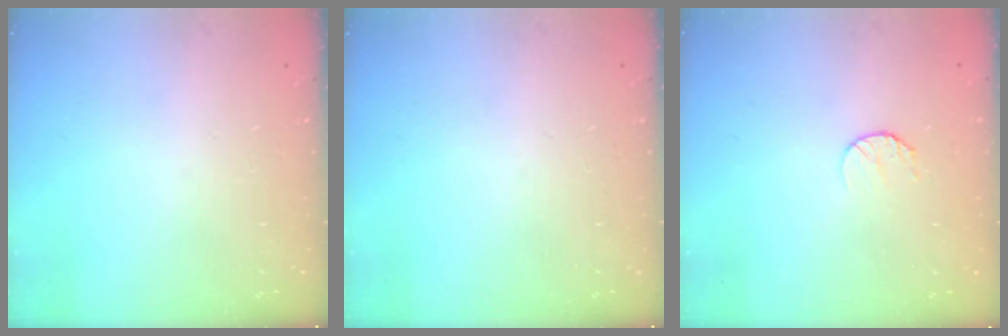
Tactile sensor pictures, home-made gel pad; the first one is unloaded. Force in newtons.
{"total": 0.0}
{"total": 5.6, "press": 5.5, "slide": 0.6}